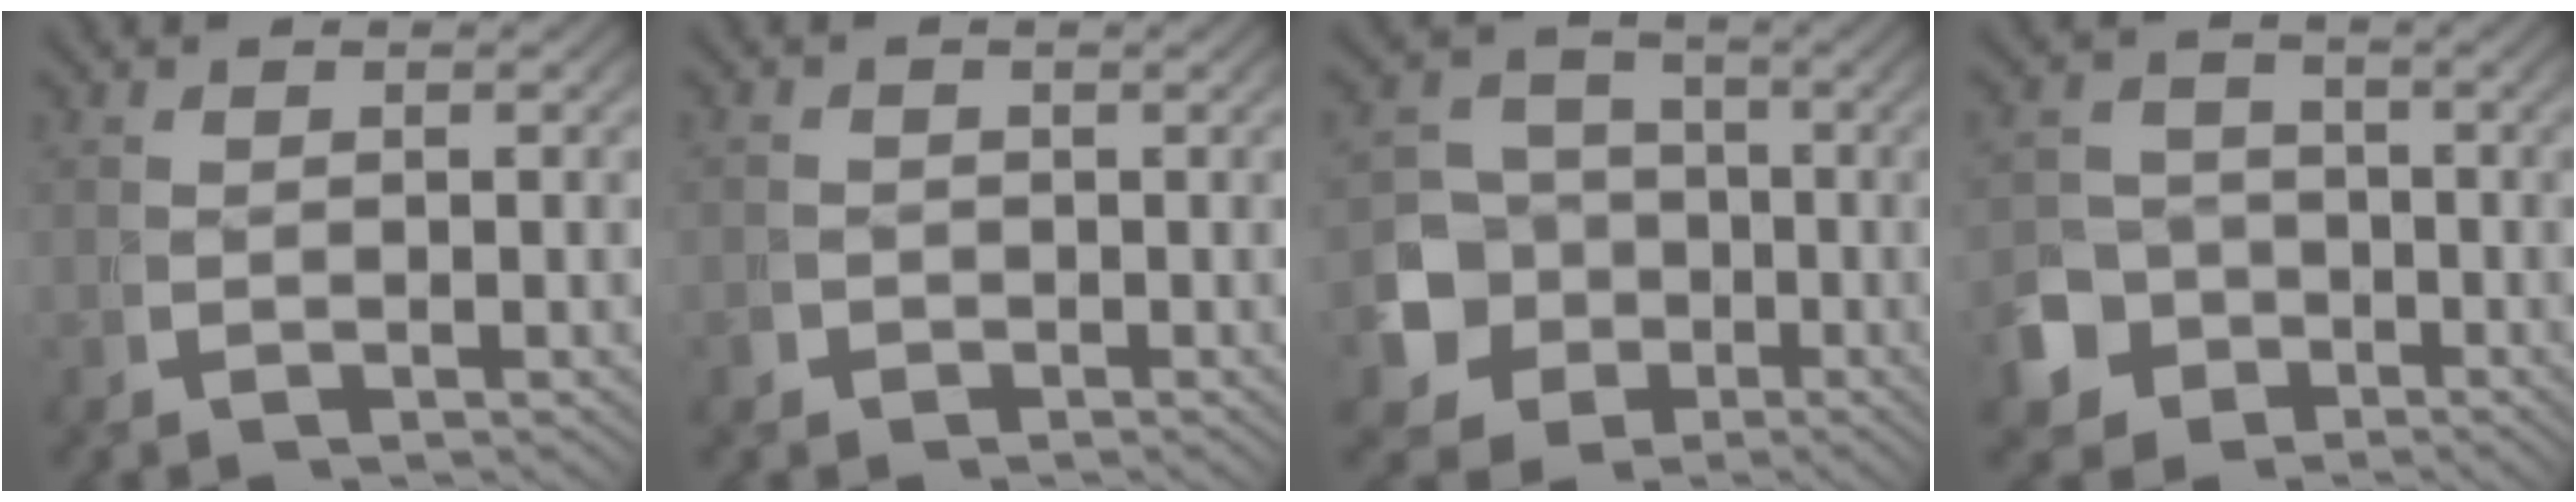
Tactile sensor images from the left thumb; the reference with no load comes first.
{"total": 2.3, "force": [-1.3, 1.8, -0.8], "torque": [0.015, -0.013, -0.023]}
{"total": 10.6, "force": [-3.3, 9.5, 3.6], "torque": [-0.060, -0.043, -0.053]}
{"total": 7.3, "force": [-3.7, 6.2, 1.5], "torque": [-0.016, -0.032, -0.059]}